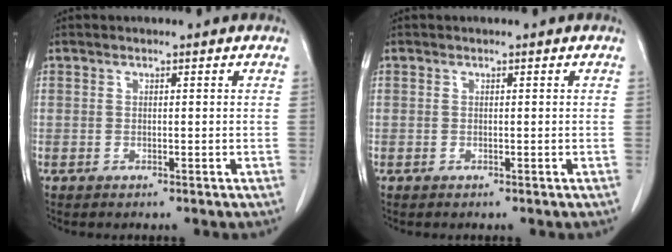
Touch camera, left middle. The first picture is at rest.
{"total": 0.0}